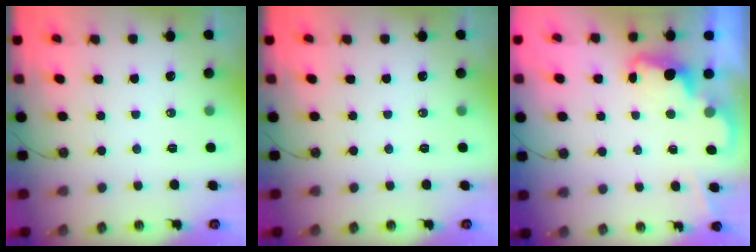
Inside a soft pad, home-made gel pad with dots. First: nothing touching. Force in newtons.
{"total": 0.0}
{"total": 2.5, "press": 2.4, "slide": 0.5}